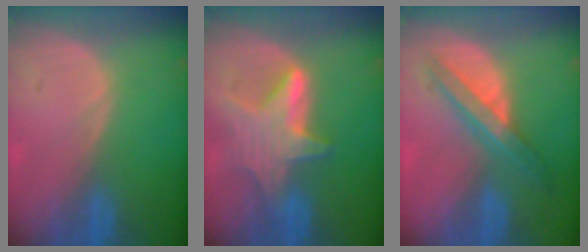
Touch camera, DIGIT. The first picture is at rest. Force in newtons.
{"total": 6.8, "press": 6.8, "slide": 0.1}
{"total": 7.2, "press": 6.1, "slide": 3.8}